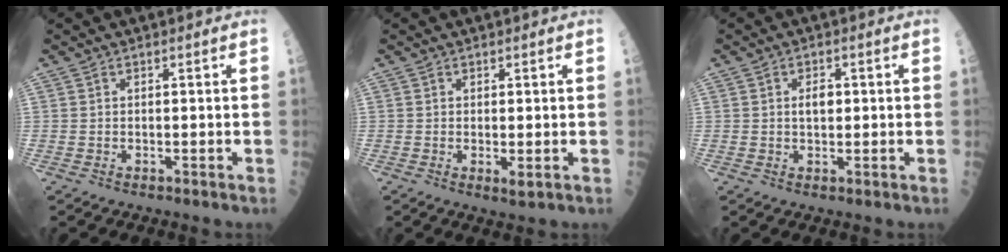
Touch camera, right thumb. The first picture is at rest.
{"total": 1.7, "force": [-0.2, 0.5, 1.6], "torque": [-0.028, -0.007, -0.001]}
{"total": 2.7, "force": [0.3, 1.6, 2.1], "torque": [-0.028, 0.002, 0.005]}